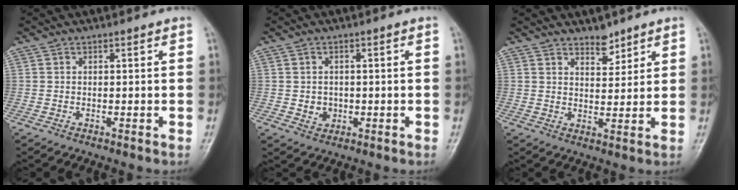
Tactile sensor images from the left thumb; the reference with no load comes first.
{"total": 2.9, "force": [-0.3, 2.6, 1.3], "torque": [-0.007, 0.002, 0.003]}
{"total": 3.9, "force": [3.1, 1.8, 1.4], "torque": [-0.004, -0.025, 0.052]}